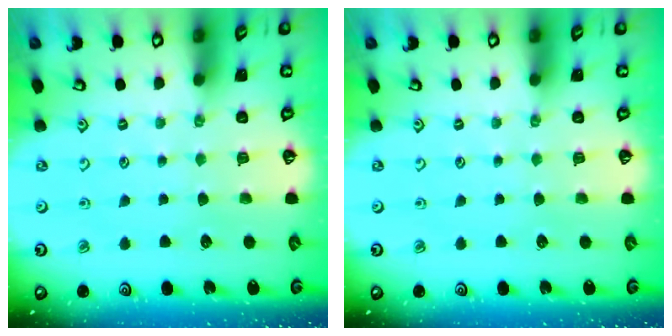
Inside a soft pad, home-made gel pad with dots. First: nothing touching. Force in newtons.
{"total": 0.0}